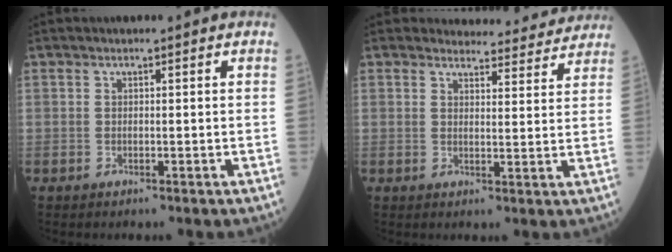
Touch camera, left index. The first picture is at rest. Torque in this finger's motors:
{"motor_torque": [1.02, -1.12, -0.06, -0.01]}